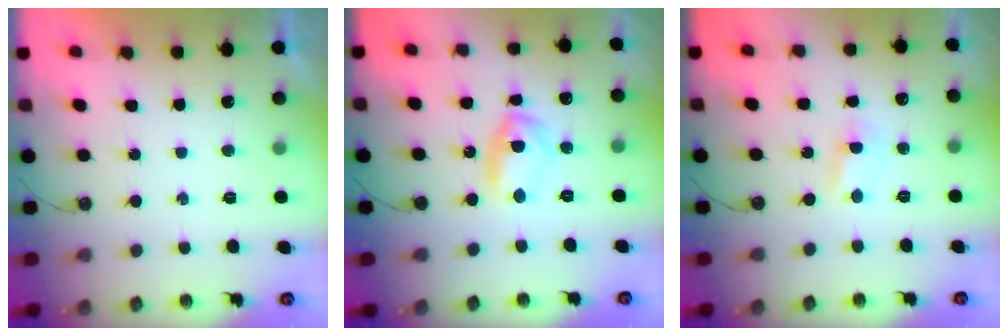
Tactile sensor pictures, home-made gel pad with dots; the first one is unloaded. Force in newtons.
{"total": 9.0, "press": 9.0, "slide": 0.7}
{"total": 1.7, "press": 1.7, "slide": 0.3}